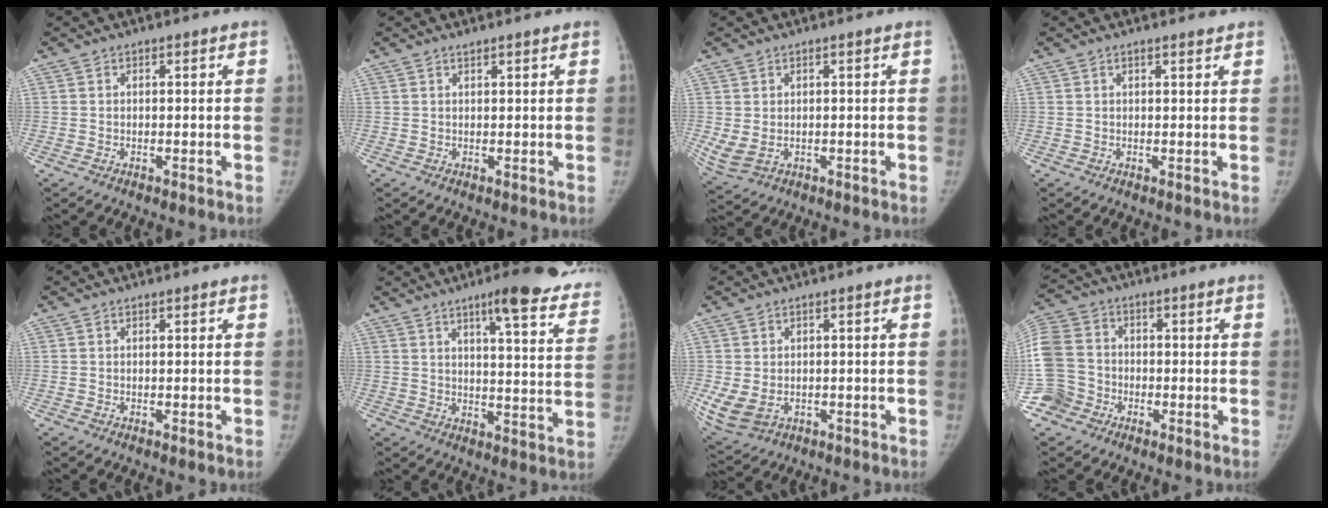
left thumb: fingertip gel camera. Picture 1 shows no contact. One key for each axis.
{"total": 1.0, "fx": 0.8, "fy": 0.2, "fz": 0.5, "tx": -0.007, "ty": -0.003, "tz": 0.015}
{"total": 4.7, "fx": 0.0, "fy": 2.8, "fz": 3.8, "tx": -0.088, "ty": -0.003, "tz": 0.013}
{"total": 1.4, "fx": 1.1, "fy": 0.2, "fz": 0.7, "tx": -0.009, "ty": -0.003, "tz": 0.017}
{"total": 0.0}
{"total": 19.6, "fx": 14.6, "fy": 3.4, "fz": 12.6, "tx": -0.128, "ty": -0.067, "tz": 0.172}
{"total": 7.3, "fx": -1.1, "fy": 5.2, "fz": 5.0, "tx": -0.111, "ty": -0.007, "tz": -0.003}
{"total": 15.0, "fx": -3.0, "fy": 13.4, "fz": 6.1, "tx": -0.162, "ty": 0.037, "tz": -0.056}